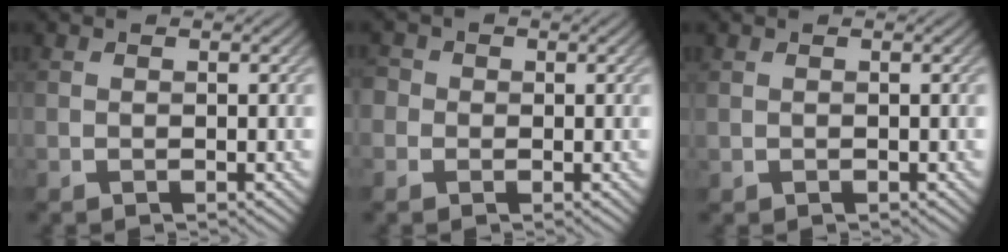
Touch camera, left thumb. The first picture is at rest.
{"total": 2.5, "force": [0.1, 2.4, 0.5], "torque": [-0.011, 0.009, -0.020]}
{"total": 0.0}